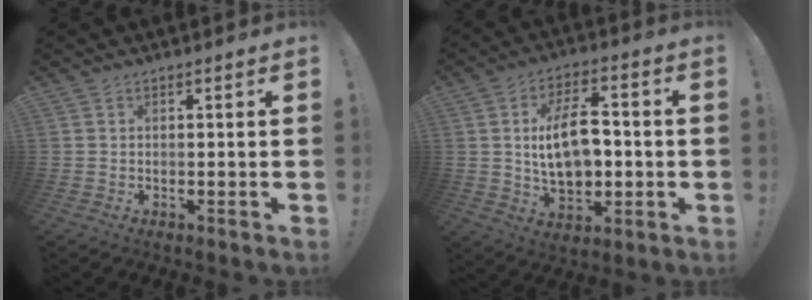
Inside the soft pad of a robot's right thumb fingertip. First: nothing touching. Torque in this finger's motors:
{"motor_torque": [0.19, 0.87, 0.65, 0.48, 0.11]}